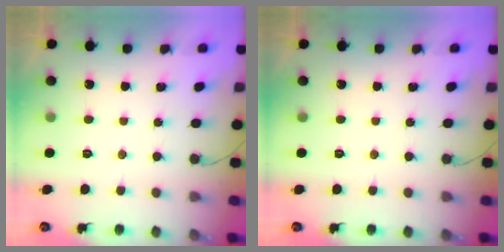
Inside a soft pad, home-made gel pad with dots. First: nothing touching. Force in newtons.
{"total": 0.0}